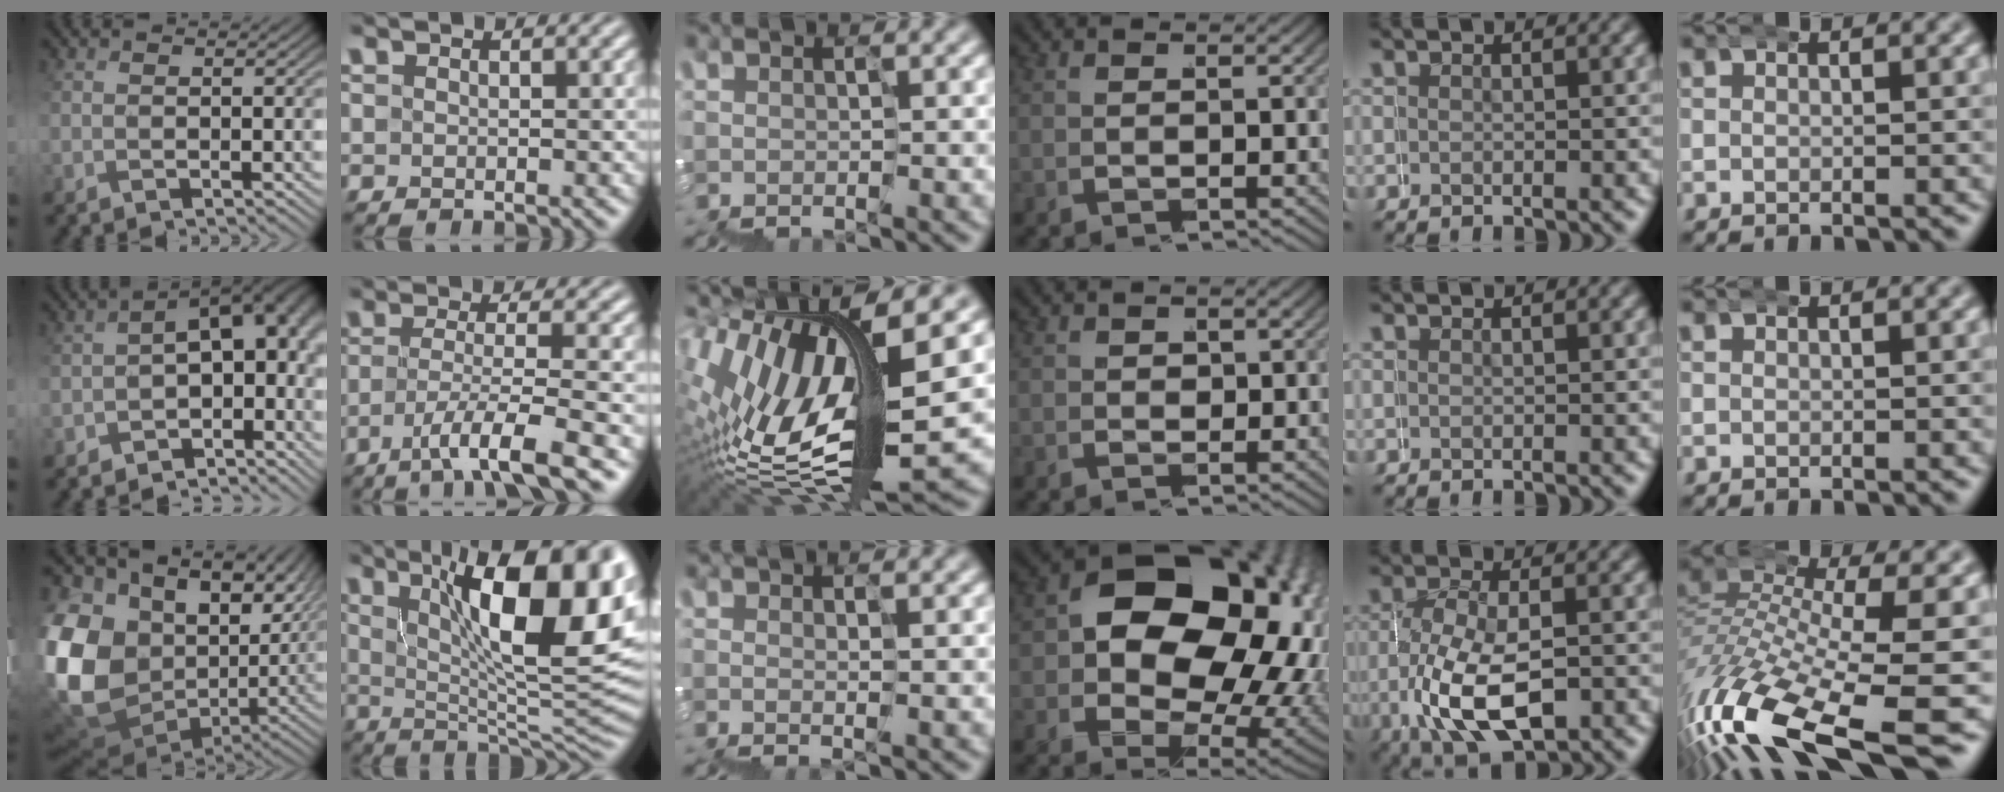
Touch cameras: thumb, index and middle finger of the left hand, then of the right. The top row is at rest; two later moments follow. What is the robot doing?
{"motion": "wrap", "object": "duck tape"}